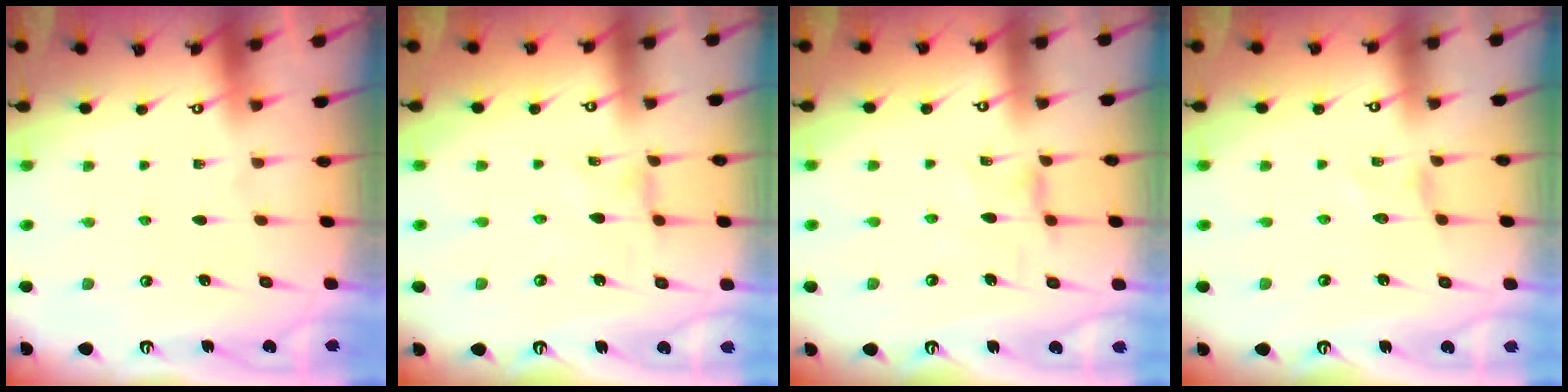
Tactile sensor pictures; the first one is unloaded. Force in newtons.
{"total": 0.0}
{"total": 3.2, "press": 3.2, "slide": 0.5}
{"total": 0.0}